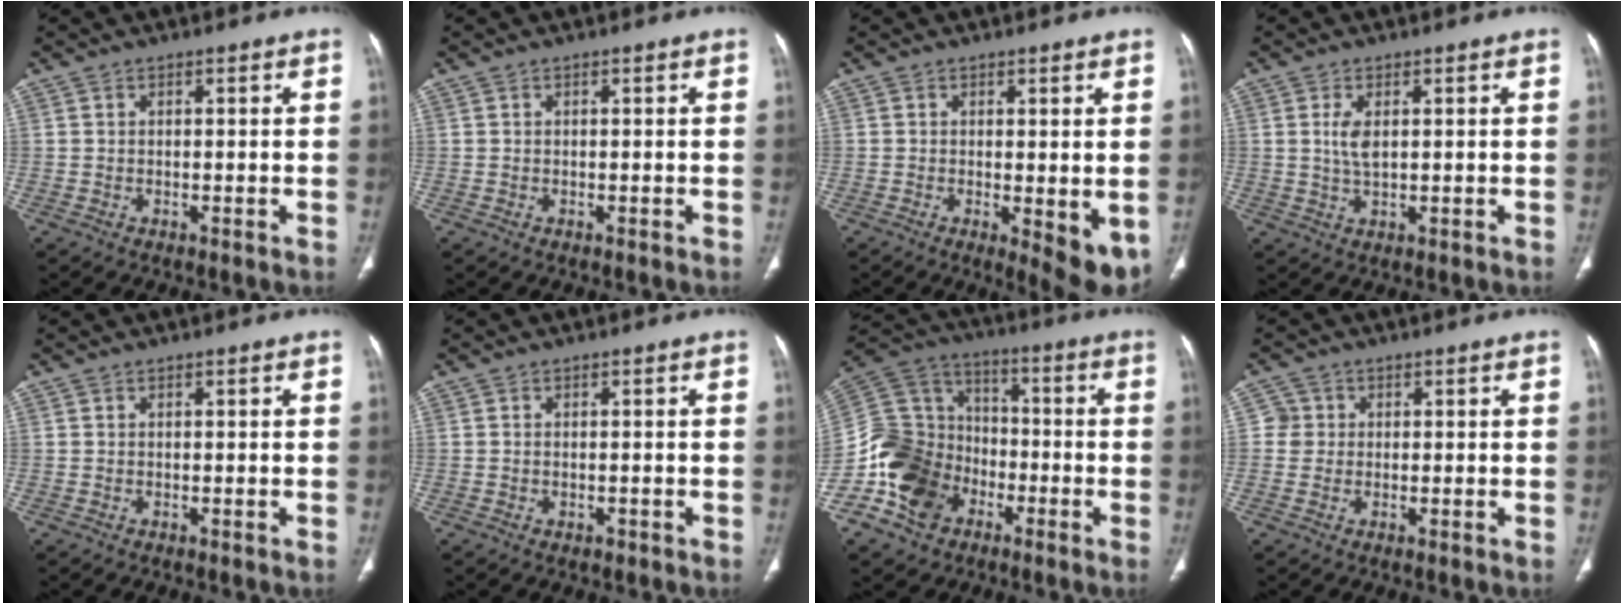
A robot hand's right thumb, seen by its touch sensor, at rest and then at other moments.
{"total": 0.0}
{"total": 7.3, "force": [-1.3, 2.5, 6.8], "torque": [-0.087, -0.021, -0.014]}
{"total": 3.6, "force": [0.9, 1.7, 3.1], "torque": [-0.065, -0.006, 0.020]}
{"total": 0.0}
{"total": 0.9, "force": [-0.3, 0.6, 0.6], "torque": [-0.012, 0.002, -0.002]}
{"total": 16.7, "force": [-7.3, 13.1, 7.3], "torque": [-0.118, 0.068, -0.135]}
{"total": 2.7, "force": [0.3, 2.7, 0.3], "torque": [0.015, 0.005, 0.000]}